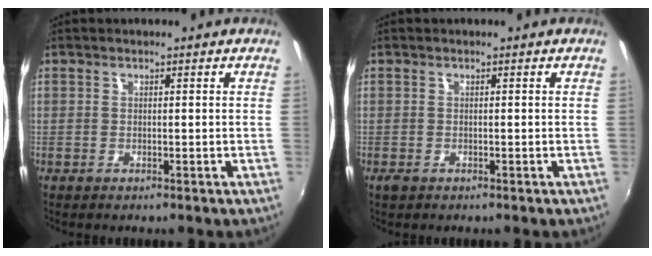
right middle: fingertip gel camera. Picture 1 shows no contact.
{"total": 1.0, "force": [-0.6, 0.6, 0.5], "torque": [-0.010, -0.003, -0.011]}